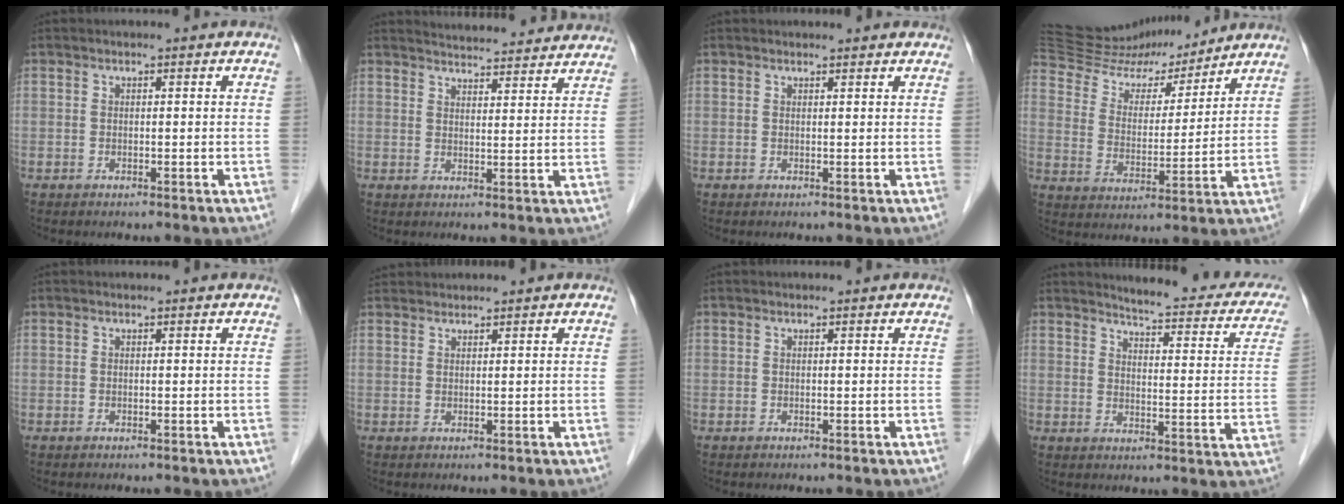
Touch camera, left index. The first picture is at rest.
{"total": 17.4, "force": [16.5, 2.7, 4.9], "torque": [-0.049, -0.005, 0.196]}
{"total": 3.2, "force": [3.0, 1.1, 0.6], "torque": [0.002, 0.013, 0.034]}
{"total": 16.4, "force": [15.5, 3.8, 3.4], "torque": [-0.057, 0.002, 0.264]}
{"total": 0.5, "force": [0.4, 0.3, 0.0], "torque": [0.005, 0.002, 0.005]}
{"total": 3.5, "force": [3.2, 1.1, 0.4], "torque": [0.002, 0.024, 0.059]}
{"total": 0.5, "force": [0.4, 0.3, 0.0], "torque": [0.006, 0.002, 0.006]}
{"total": 18.6, "force": [16.9, 3.6, 6.9], "torque": [-0.060, -0.054, 0.181]}